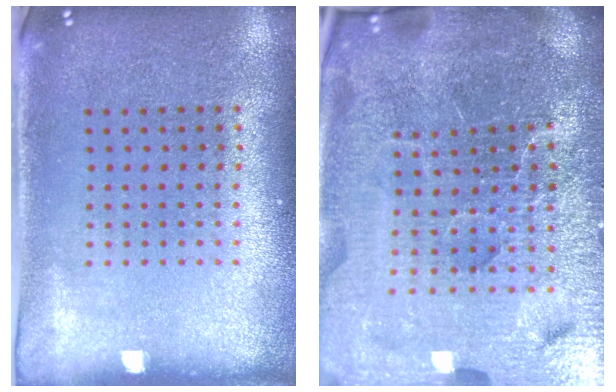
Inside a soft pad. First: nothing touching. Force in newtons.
{"total": 7.1, "press": 6.2, "slide": 3.5}